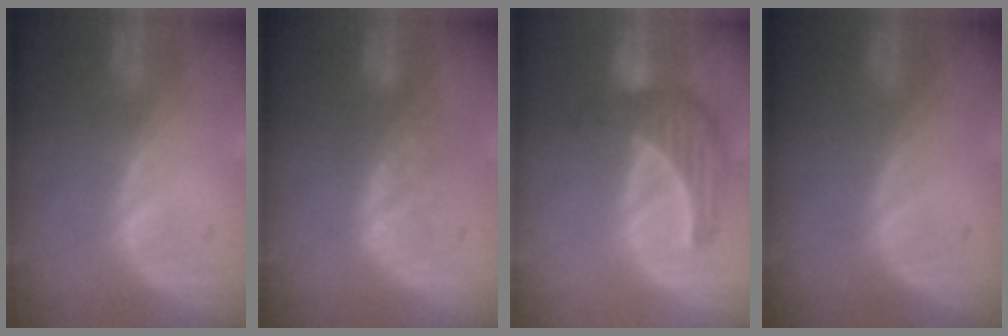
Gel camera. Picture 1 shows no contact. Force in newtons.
{"total": 3.2, "press": 3.2, "slide": 0.5}
{"total": 6.9, "press": 6.8, "slide": 1.2}
{"total": 0.0}